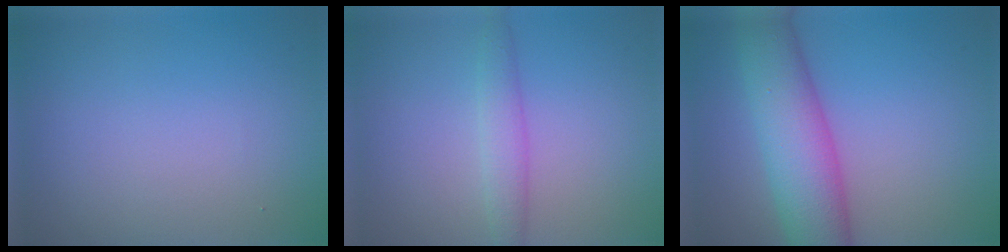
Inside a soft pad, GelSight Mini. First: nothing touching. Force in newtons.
{"total": 2.1, "press": 2.1, "slide": 0.1}
{"total": 8.0, "press": 8.0, "slide": 0.2}